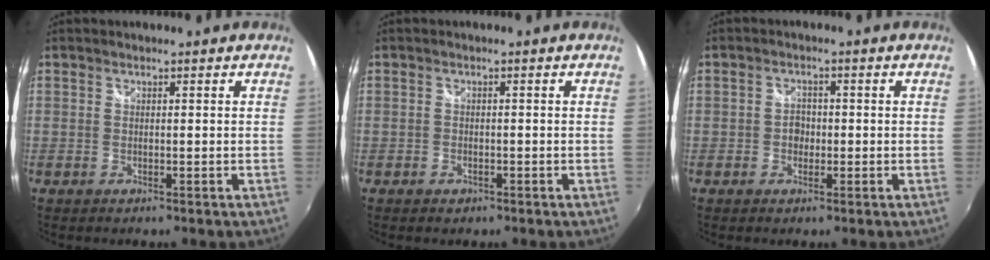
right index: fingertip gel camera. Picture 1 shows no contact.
{"total": 1.7, "force": [-1.0, 1.3, 0.4], "torque": [-0.011, -0.002, -0.014]}
{"total": 2.5, "force": [-0.6, 2.2, 0.9], "torque": [-0.013, 0.004, -0.011]}